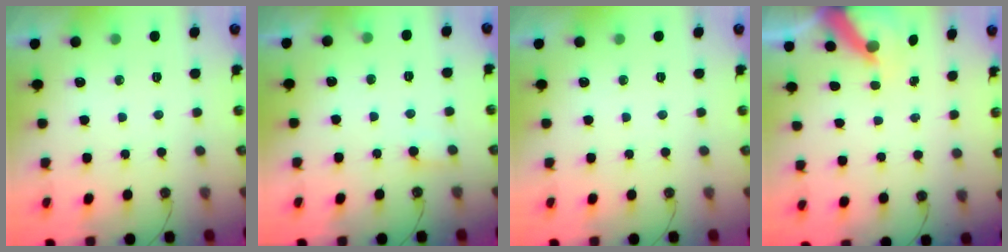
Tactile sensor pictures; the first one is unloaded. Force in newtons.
{"total": 4.6, "press": 4.5, "slide": 0.3}
{"total": 0.0}
{"total": 5.7, "press": 5.6, "slide": 0.4}